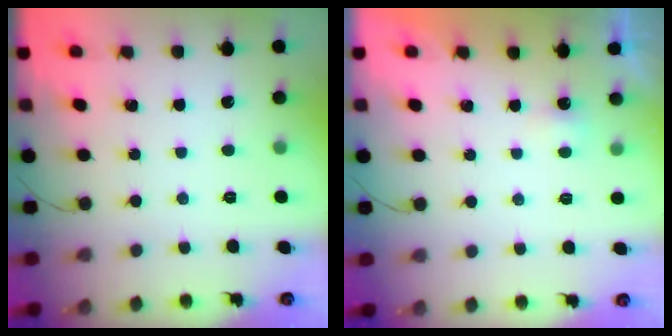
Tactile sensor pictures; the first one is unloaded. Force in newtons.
{"total": 1.6, "press": 1.5, "slide": 0.6}